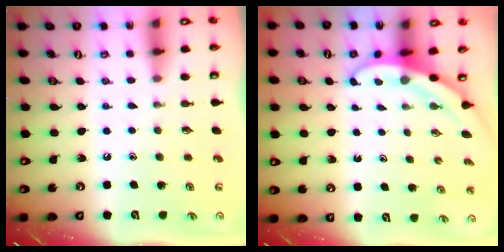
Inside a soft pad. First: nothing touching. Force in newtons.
{"total": 3.6, "press": 3.6, "slide": 0.2}